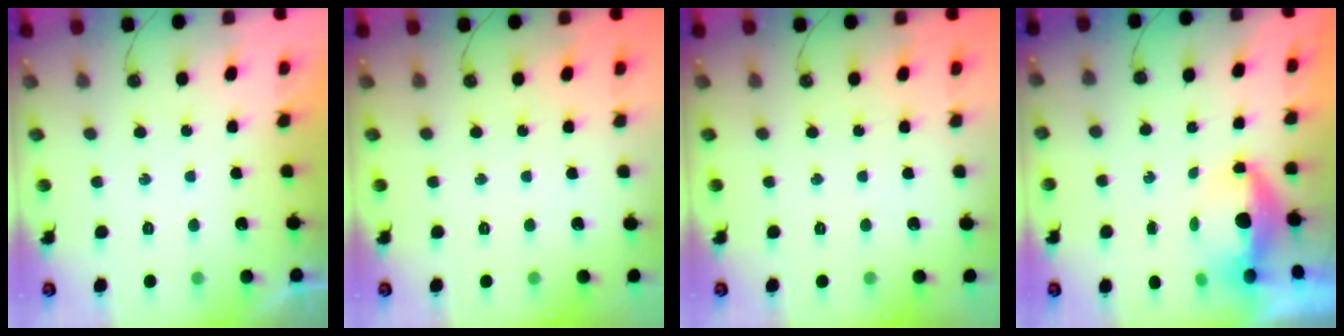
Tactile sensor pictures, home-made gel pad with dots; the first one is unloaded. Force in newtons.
{"total": 0.0}
{"total": 0.0}
{"total": 5.1, "press": 4.9, "slide": 1.4}